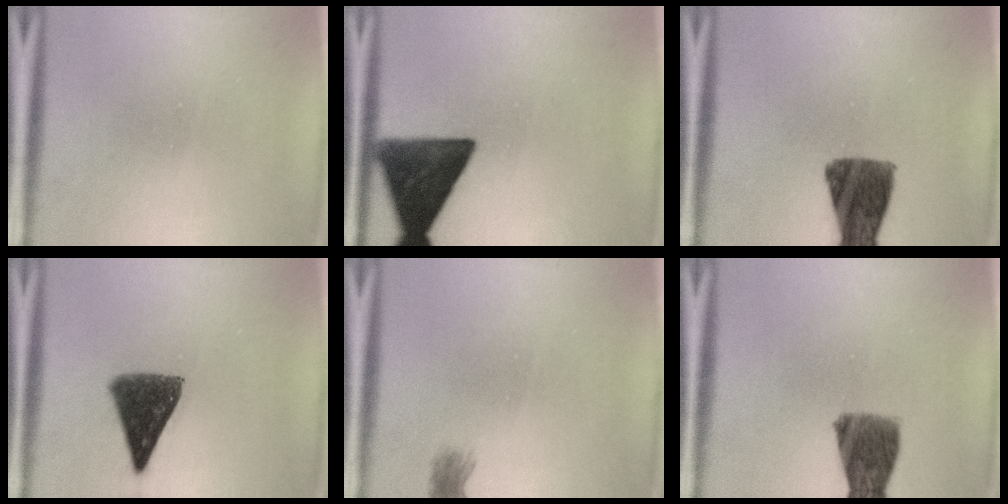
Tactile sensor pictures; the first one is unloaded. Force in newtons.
{"total": 15.1}
{"total": 11.0}
{"total": 9.9}
{"total": 1.9}
{"total": 8.2}